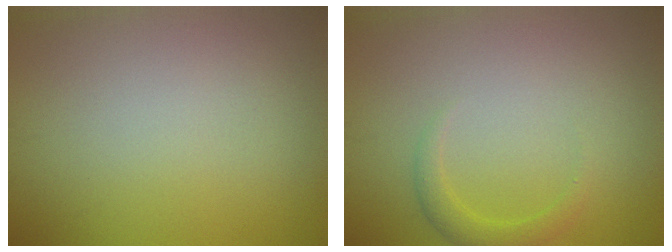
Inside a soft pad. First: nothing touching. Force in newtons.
{"total": 1.7, "press": 1.7, "slide": 0.2}